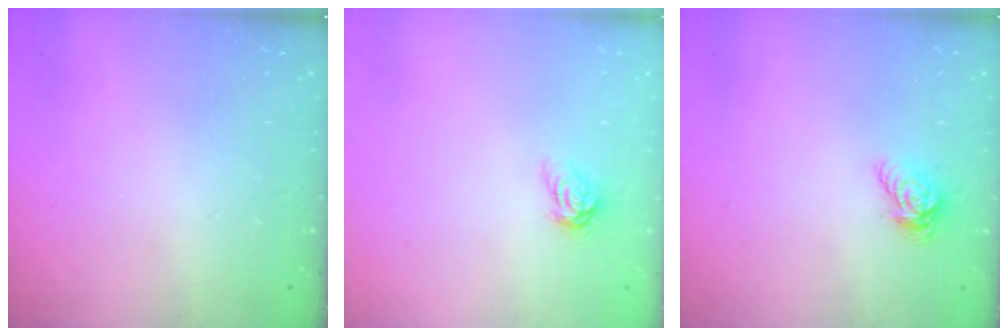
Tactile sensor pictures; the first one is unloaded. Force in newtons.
{"total": 4.0, "press": 4.0, "slide": 0.5}
{"total": 6.6, "press": 6.6, "slide": 0.2}